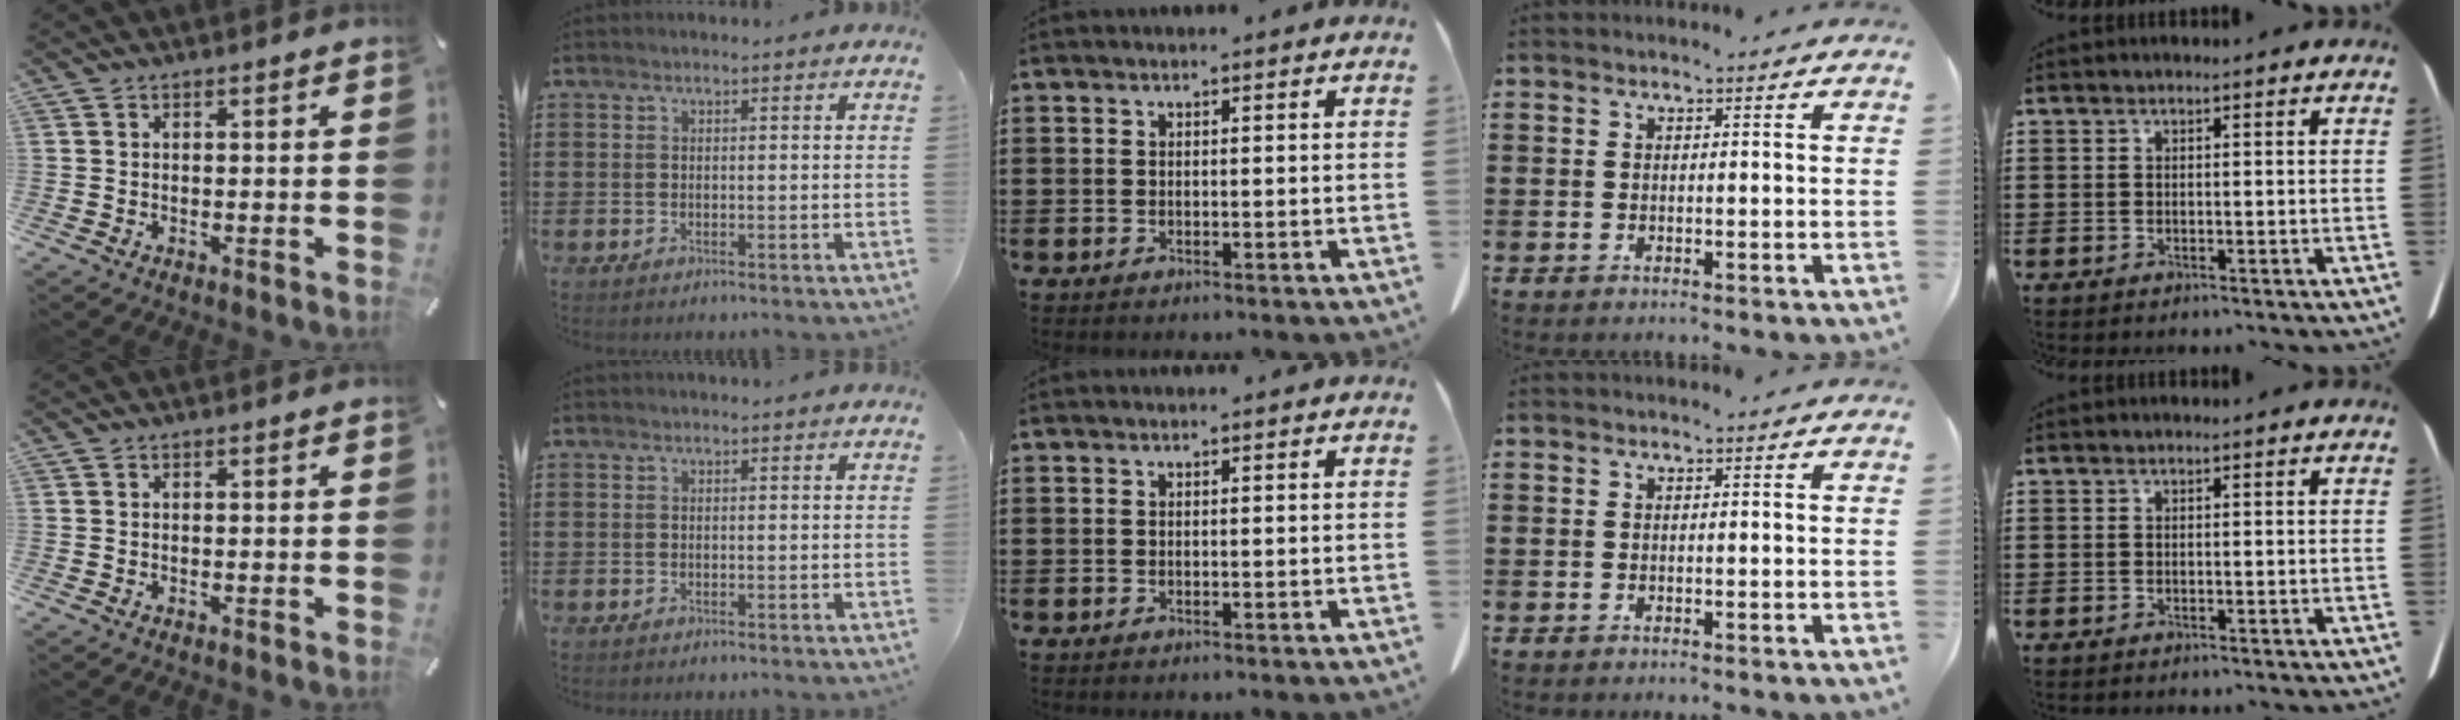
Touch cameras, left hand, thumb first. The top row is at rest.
{}